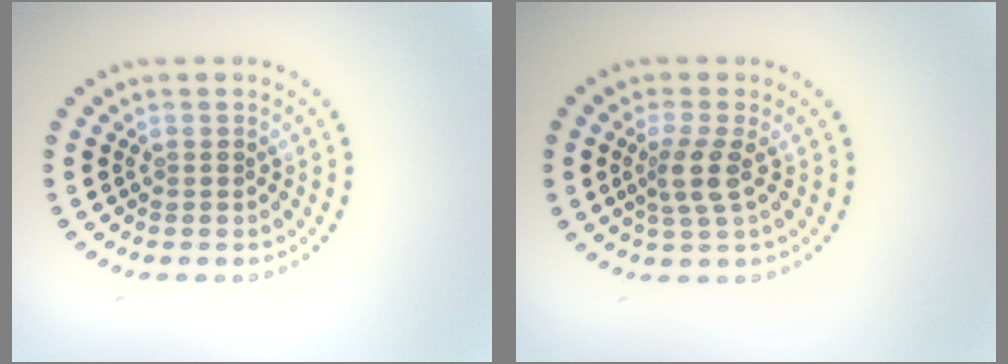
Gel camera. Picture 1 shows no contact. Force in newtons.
{"total": 2.5, "press": 2.0, "slide": 1.4}